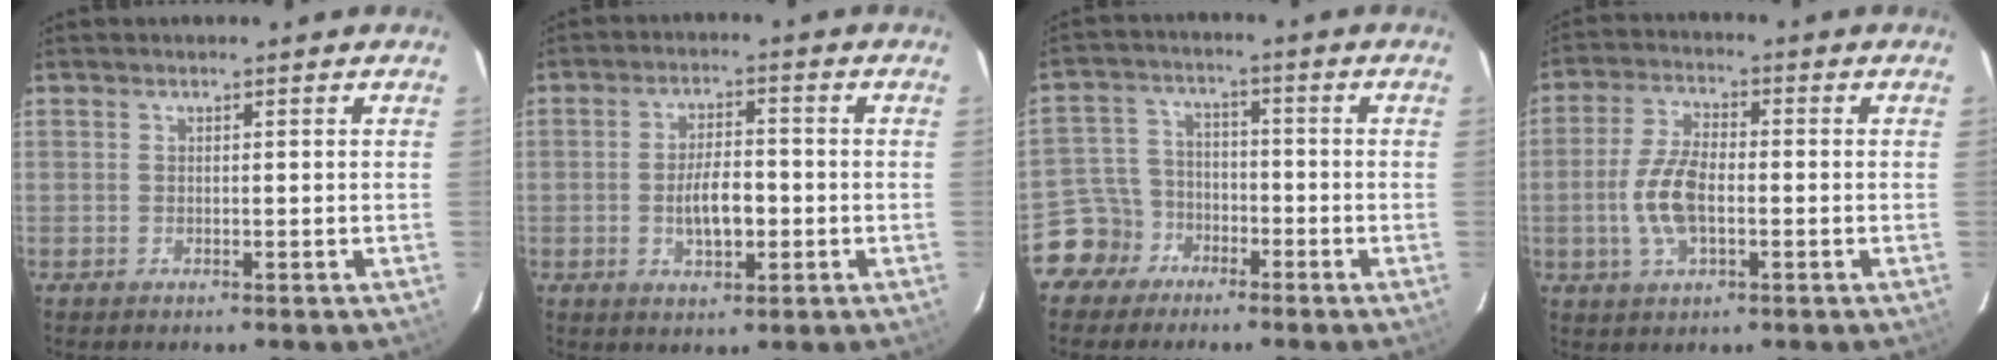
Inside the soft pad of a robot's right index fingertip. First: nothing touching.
{"total": 6.5, "force": [-1.4, 2.9, 5.7], "torque": [-0.109, 0.001, -0.018]}
{"total": 7.2, "force": [-4.6, 5.6, 0.3], "torque": [-0.024, 0.026, -0.092]}
{"total": 8.6, "force": [-1.7, 4.1, 7.4], "torque": [-0.157, 0.005, -0.032]}